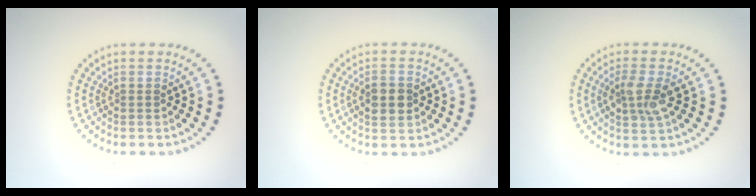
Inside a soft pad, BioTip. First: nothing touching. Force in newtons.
{"total": 2.8, "press": 2.8, "slide": 0.2}
{"total": 2.8, "press": 2.8, "slide": 0.7}